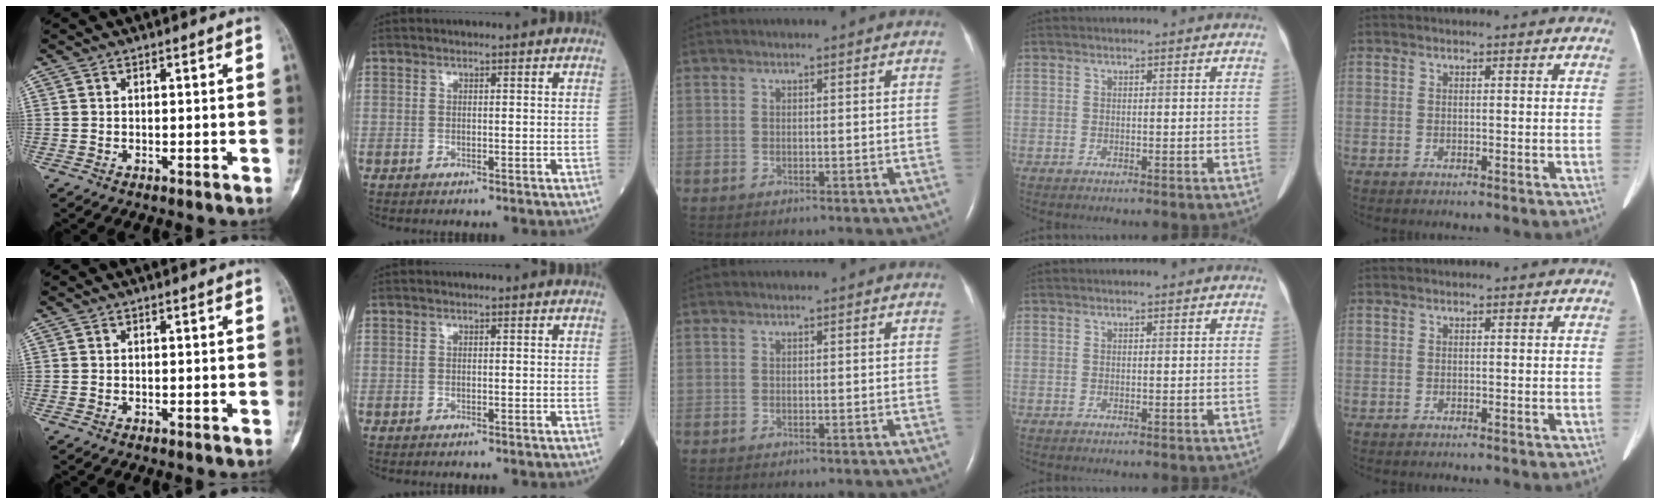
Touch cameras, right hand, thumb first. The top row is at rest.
{}